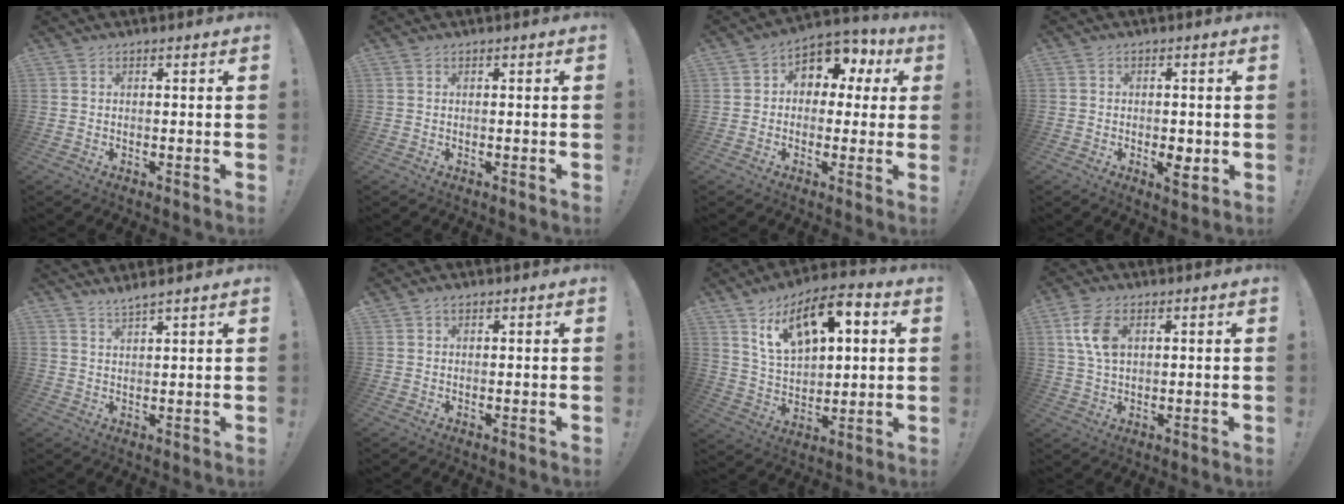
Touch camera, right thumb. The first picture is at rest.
{"total": 0.0}
{"total": 8.6, "force": [2.9, 6.7, 4.6], "torque": [-0.062, -0.017, 0.058]}
{"total": 5.3, "force": [-1.3, 4.3, 2.7], "torque": [-0.028, 0.010, -0.020]}
{"total": 3.3, "force": [3.1, -0.1, 1.2], "torque": [-0.022, -0.021, 0.054]}
{"total": 1.4, "force": [1.0, 0.8, 0.5], "torque": [-0.005, -0.002, 0.018]}
{"total": 16.1, "force": [8.3, 8.9, 10.6], "torque": [-0.168, -0.042, 0.149]}
{"total": 8.3, "force": [2.8, 5.0, 6.0], "torque": [-0.117, -0.004, 0.051]}